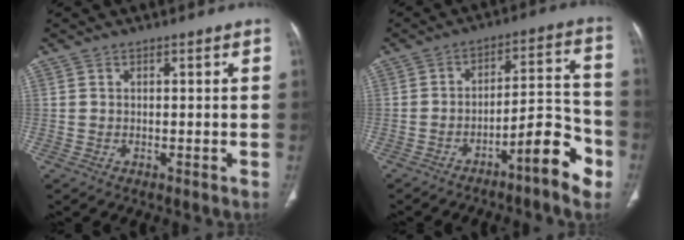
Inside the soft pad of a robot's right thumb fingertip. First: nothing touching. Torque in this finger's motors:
{"motor_torque": [0.07, 0.32, -0.07, 0.14, -0.04]}